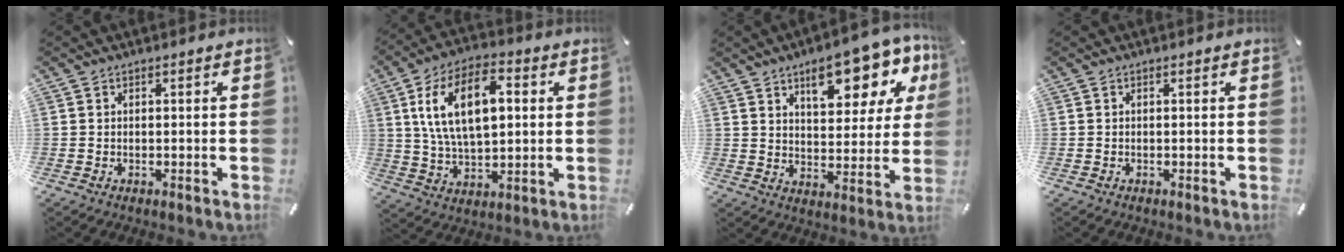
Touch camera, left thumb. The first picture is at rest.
{"total": 15.9, "force": [4.3, 8.9, 12.5], "torque": [-0.250, 0.006, 0.068]}
{"total": 16.1, "force": [9.5, 7.7, 10.5], "torque": [-0.124, -0.056, 0.154]}
{"total": 0.0}